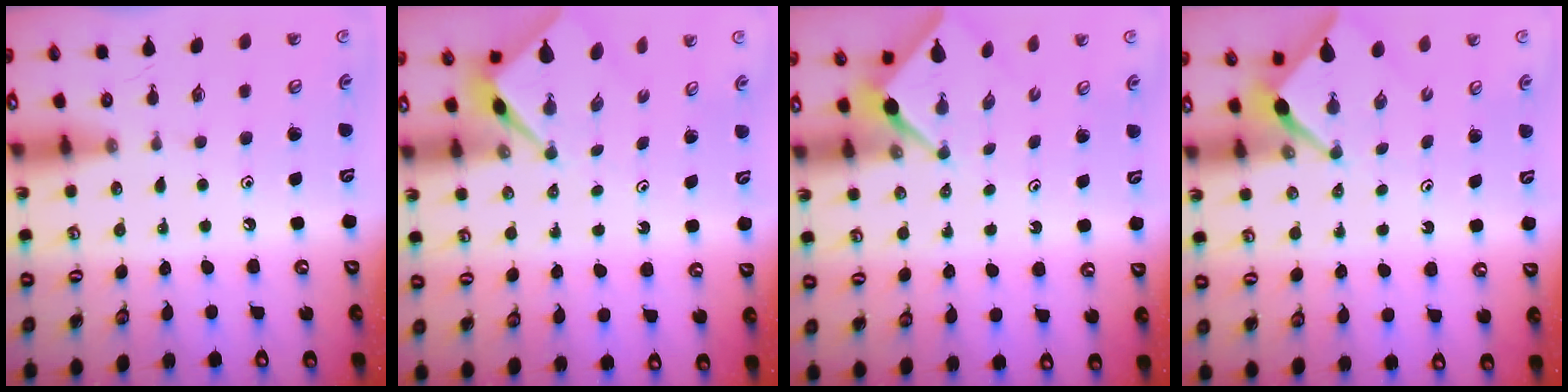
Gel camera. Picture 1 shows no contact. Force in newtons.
{"total": 2.7, "press": 2.7, "slide": 0.1}
{"total": 2.5, "press": 2.5, "slide": 0.3}
{"total": 2.4, "press": 2.4, "slide": 0.2}